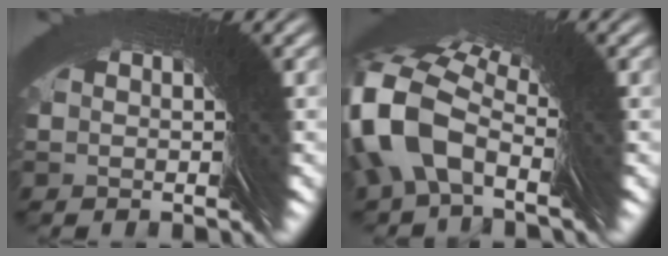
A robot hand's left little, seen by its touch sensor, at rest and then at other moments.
{"total": 5.9, "force": [3.1, 4.3, 2.5], "torque": [-0.064, 0.038, 0.026]}